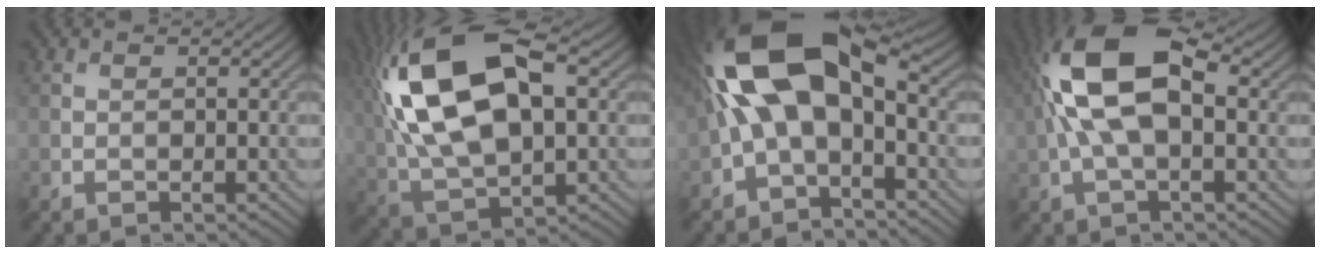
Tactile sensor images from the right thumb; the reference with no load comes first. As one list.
[{"total": 18.7, "force": [4.3, 9.5, 15.5], "torque": [-0.325, 0.024, 0.066]}, {"total": 15.1, "force": [0.7, 8.0, 12.8], "torque": [-0.257, 0.018, 0.000]}, {"total": 12.6, "force": [1.7, 5.7, 11.1], "torque": [-0.237, 0.025, 0.021]}]